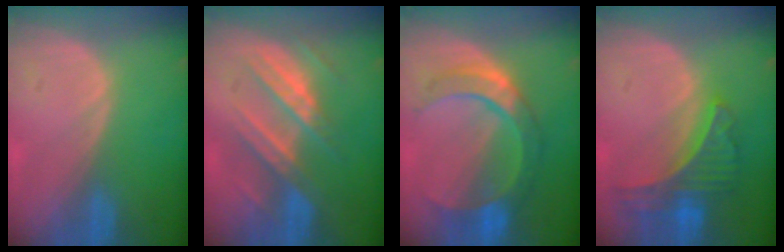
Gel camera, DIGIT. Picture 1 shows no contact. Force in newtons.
{"total": 7.3, "press": 7.3, "slide": 0.1}
{"total": 8.3, "press": 8.3, "slide": 0.5}
{"total": 7.8, "press": 7.0, "slide": 3.6}